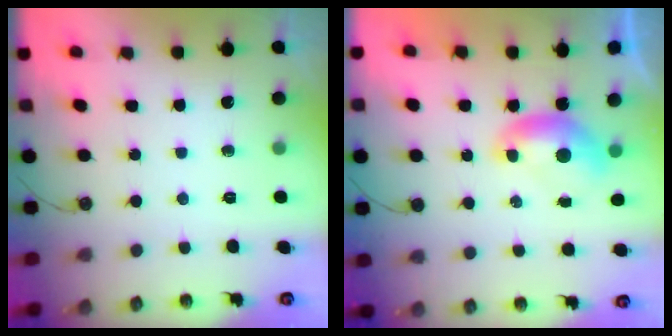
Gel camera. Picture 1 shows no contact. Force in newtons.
{"total": 0.0}